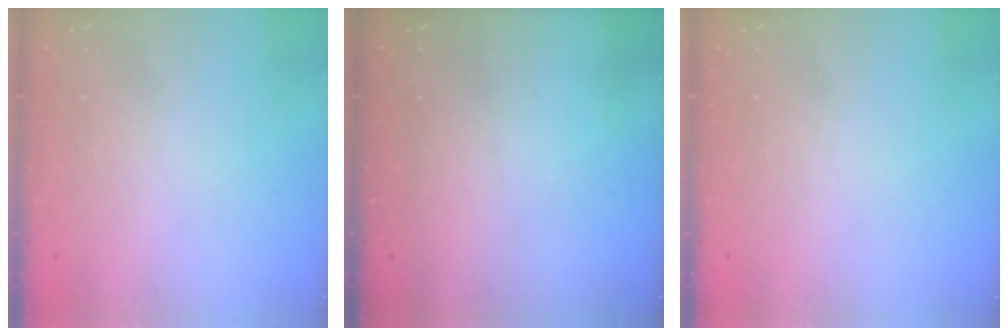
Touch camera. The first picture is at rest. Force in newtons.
{"total": 0.0}
{"total": 0.0}